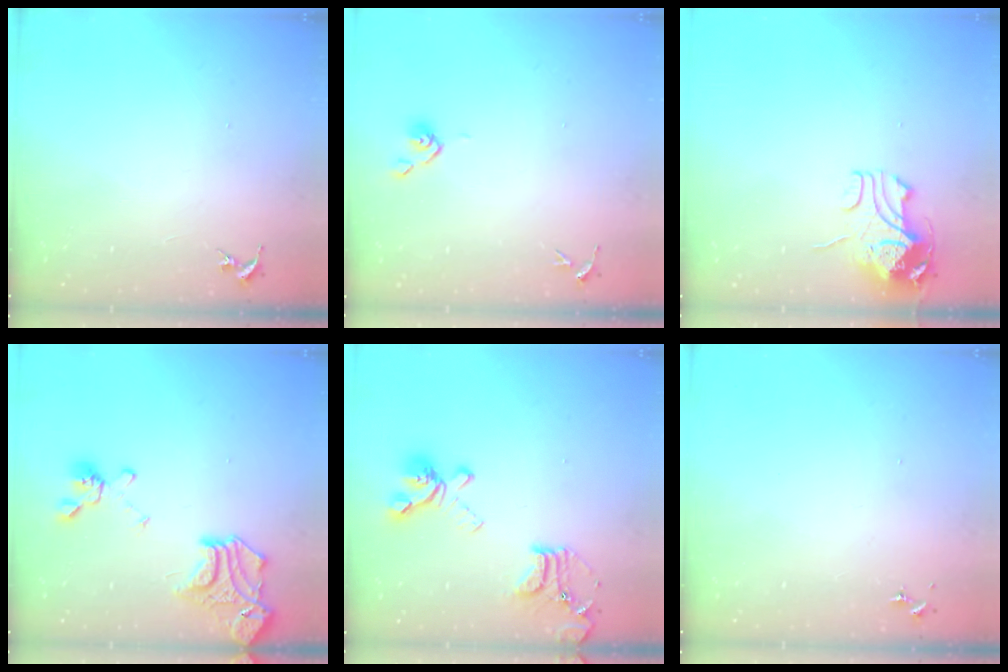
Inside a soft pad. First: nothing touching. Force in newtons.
{"total": 4.3, "press": 4.2, "slide": 0.9}
{"total": 9.9, "press": 9.9, "slide": 1.1}
{"total": 19.3, "press": 19.2, "slide": 2.0}
{"total": 18.2, "press": 18.1, "slide": 1.7}
{"total": 0.0}